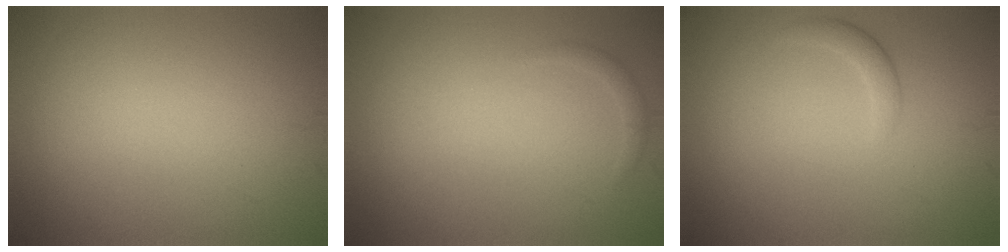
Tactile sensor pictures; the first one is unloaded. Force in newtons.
{"total": 0.7, "press": 0.7, "slide": 0.1}
{"total": 1.2, "press": 1.2, "slide": 0.1}